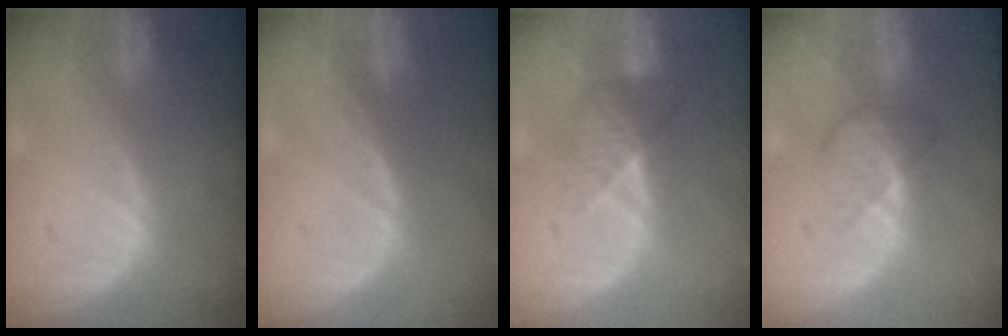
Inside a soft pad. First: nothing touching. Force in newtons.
{"total": 0.0}
{"total": 3.8, "press": 3.4, "slide": 1.5}
{"total": 3.8, "press": 3.4, "slide": 1.6}